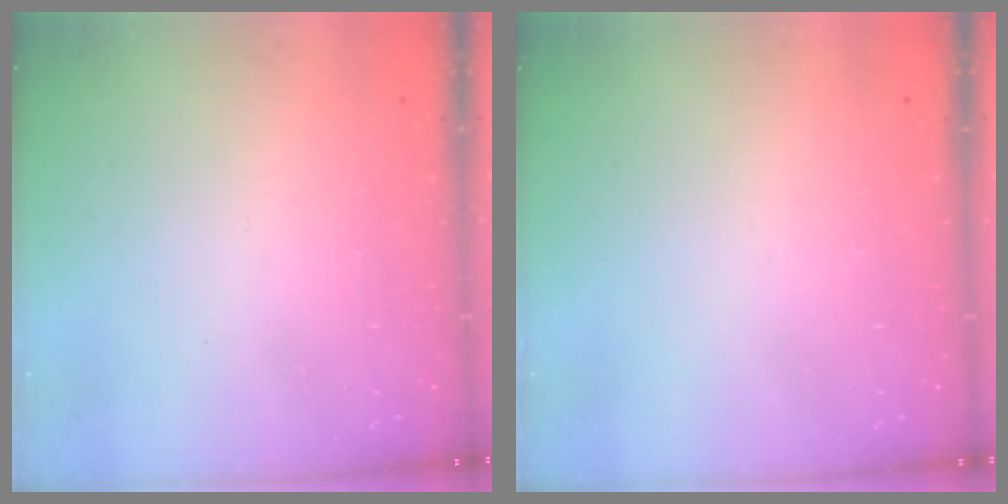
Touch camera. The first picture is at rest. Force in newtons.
{"total": 0.0}